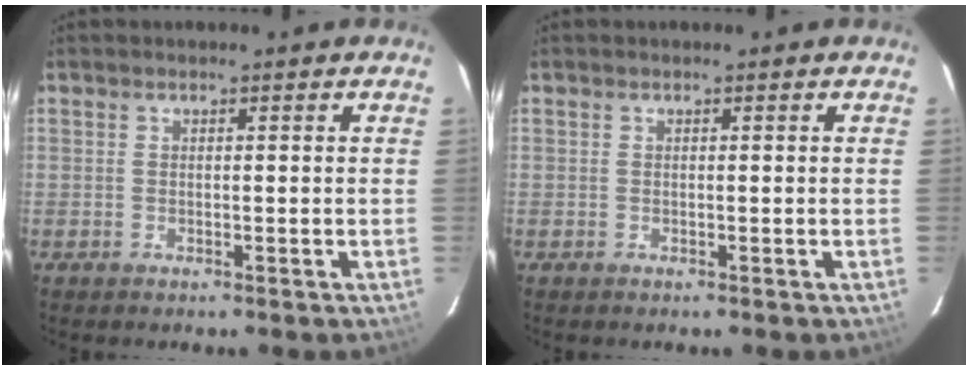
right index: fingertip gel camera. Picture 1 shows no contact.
{"total": 0.0}